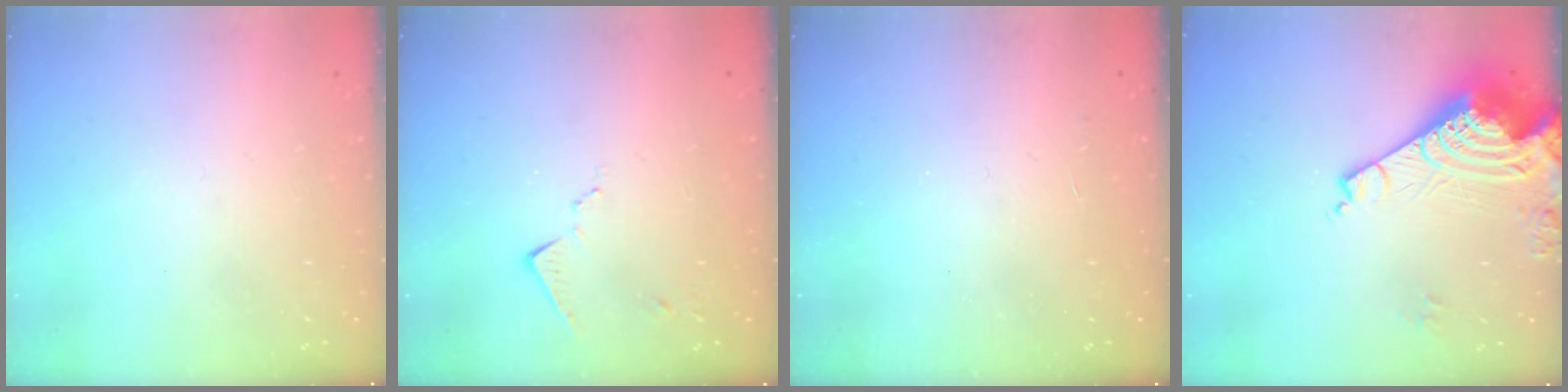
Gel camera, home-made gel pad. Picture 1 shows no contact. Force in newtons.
{"total": 7.0, "press": 7.0, "slide": 0.7}
{"total": 2.2, "press": 2.2, "slide": 0.4}
{"total": 13.5, "press": 13.4, "slide": 1.5}